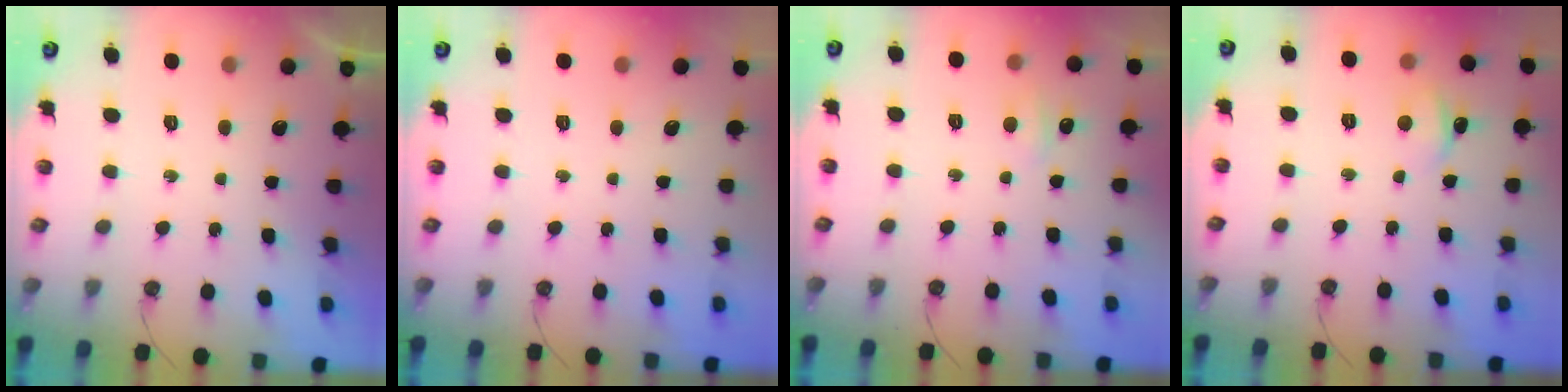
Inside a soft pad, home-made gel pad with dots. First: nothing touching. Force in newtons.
{"total": 0.0}
{"total": 4.0, "press": 4.0, "slide": 0.6}
{"total": 3.0, "press": 3.0, "slide": 0.4}